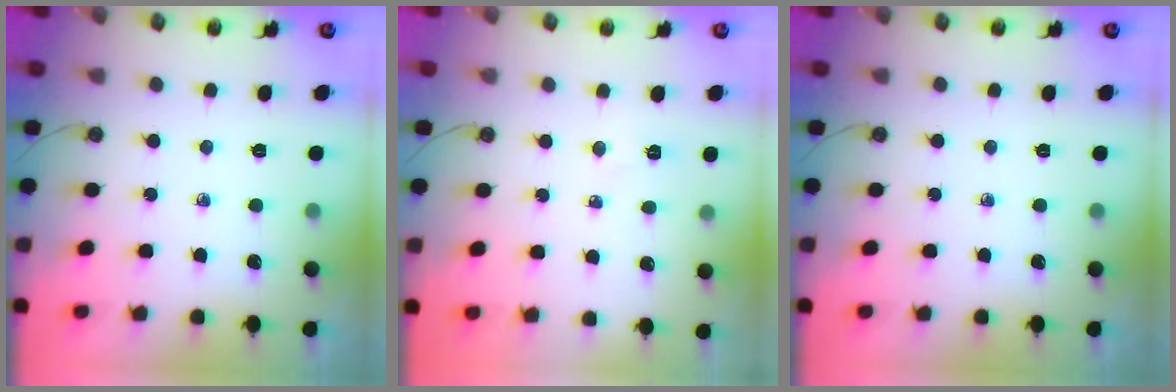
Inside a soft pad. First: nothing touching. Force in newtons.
{"total": 4.0, "press": 3.9, "slide": 0.7}
{"total": 0.0}